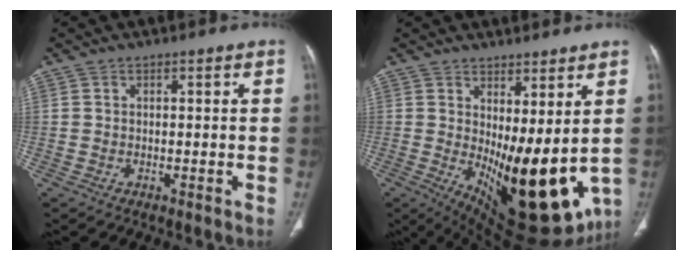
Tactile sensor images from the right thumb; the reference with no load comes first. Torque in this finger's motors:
{"motor_torque": [2.45, 2.56, 1.15, -0.89, 0.57]}